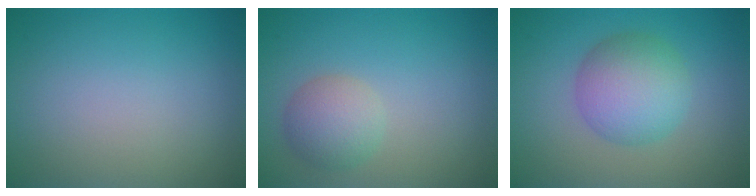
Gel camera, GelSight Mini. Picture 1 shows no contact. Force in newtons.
{"total": 2.7, "press": 2.7, "slide": 0.2}
{"total": 5.5, "press": 5.5, "slide": 0.1}